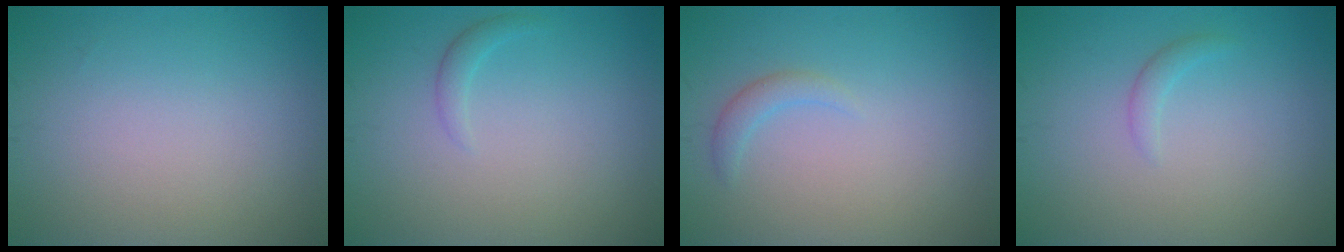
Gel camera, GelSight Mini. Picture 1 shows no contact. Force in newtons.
{"total": 1.0, "press": 1.0, "slide": 0.0}
{"total": 1.3, "press": 1.3, "slide": 0.1}
{"total": 1.0, "press": 0.9, "slide": 0.2}